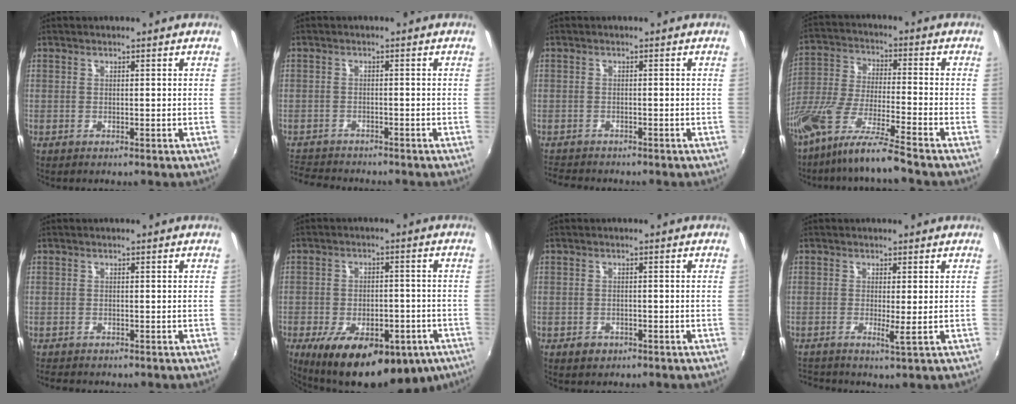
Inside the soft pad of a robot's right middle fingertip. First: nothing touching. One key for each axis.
{"total": 5.7, "fx": -5.2, "fy": 2.2, "fz": 0.8, "tx": -0.040, "ty": 0.000, "tz": -0.095}
{"total": 3.6, "fx": -3.3, "fy": 1.3, "fz": 0.6, "tx": -0.027, "ty": -0.007, "tz": -0.064}
{"total": 12.9, "fx": -10.2, "fy": -0.3, "fz": 7.9, "tx": -0.158, "ty": -0.023, "tz": -0.194}
{"total": 1.9, "fx": -1.6, "fy": 0.9, "fz": 0.3, "tx": -0.012, "ty": -0.004, "tz": -0.030}
{"total": 20.9, "fx": -11.9, "fy": 9.7, "fz": 14.2, "tx": -0.253, "ty": -0.034, "tz": -0.156}
{"total": 2.0, "fx": -1.2, "fy": 1.4, "fz": 0.7, "tx": -0.014, "ty": 0.000, "tz": -0.015}
{"total": 1.8, "fx": -0.4, "fy": -0.3, "fz": 1.7, "tx": -0.037, "ty": -0.003, "tz": -0.011}